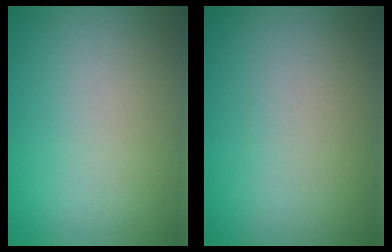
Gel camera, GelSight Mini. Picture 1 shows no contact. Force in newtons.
{"total": 0.0}